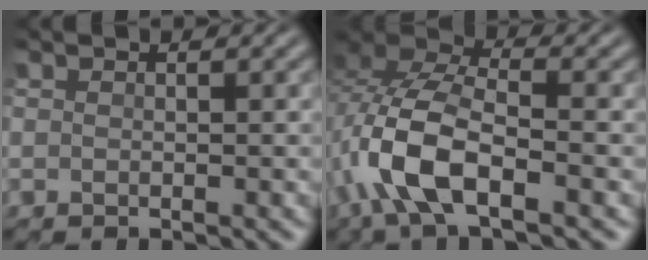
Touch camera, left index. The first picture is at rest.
{"total": 8.0, "force": [-3.5, 3.0, 6.5], "torque": [-0.154, 0.009, -0.077]}